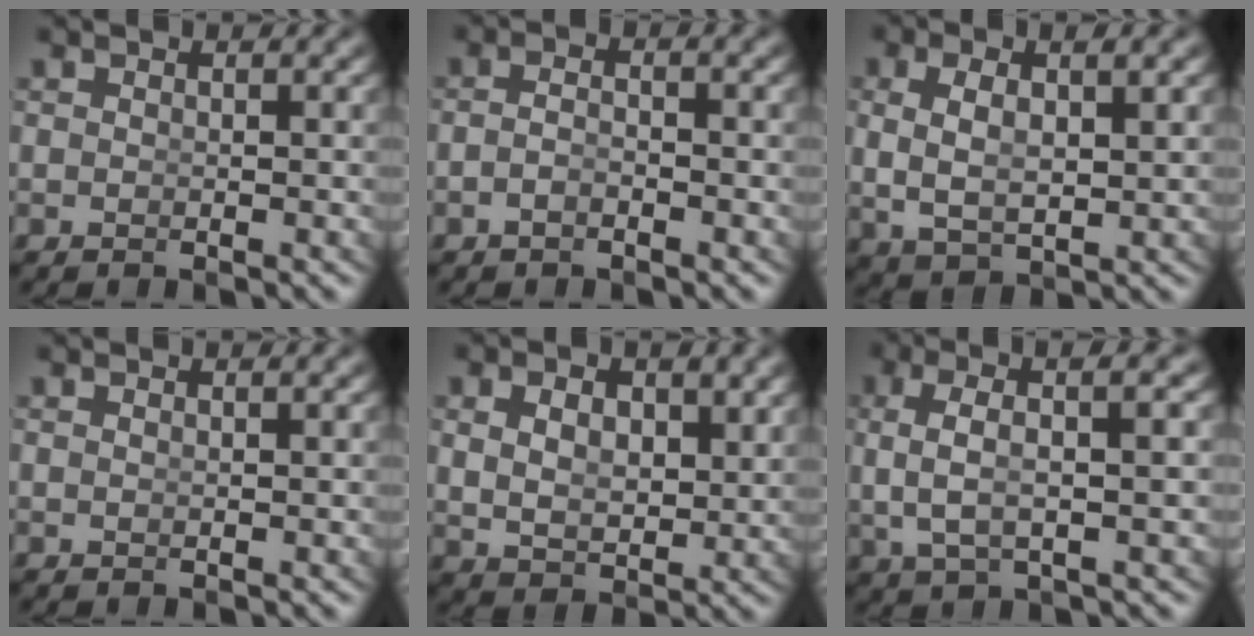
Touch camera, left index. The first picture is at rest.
{"total": 1.6, "force": [-1.3, 0.0, 1.0], "torque": [-0.022, -0.009, -0.019]}
{"total": 5.4, "force": [0.7, 3.4, 4.1], "torque": [-0.089, -0.007, 0.026]}
{"total": 0.5, "force": [0.1, -0.5, 0.1], "torque": [0.001, -0.009, 0.008]}
{"total": 3.8, "force": [1.0, 2.5, 2.7], "torque": [-0.051, -0.021, 0.036]}
{"total": 5.3, "force": [1.7, 1.5, 4.8], "torque": [-0.084, 0.015, 0.035]}